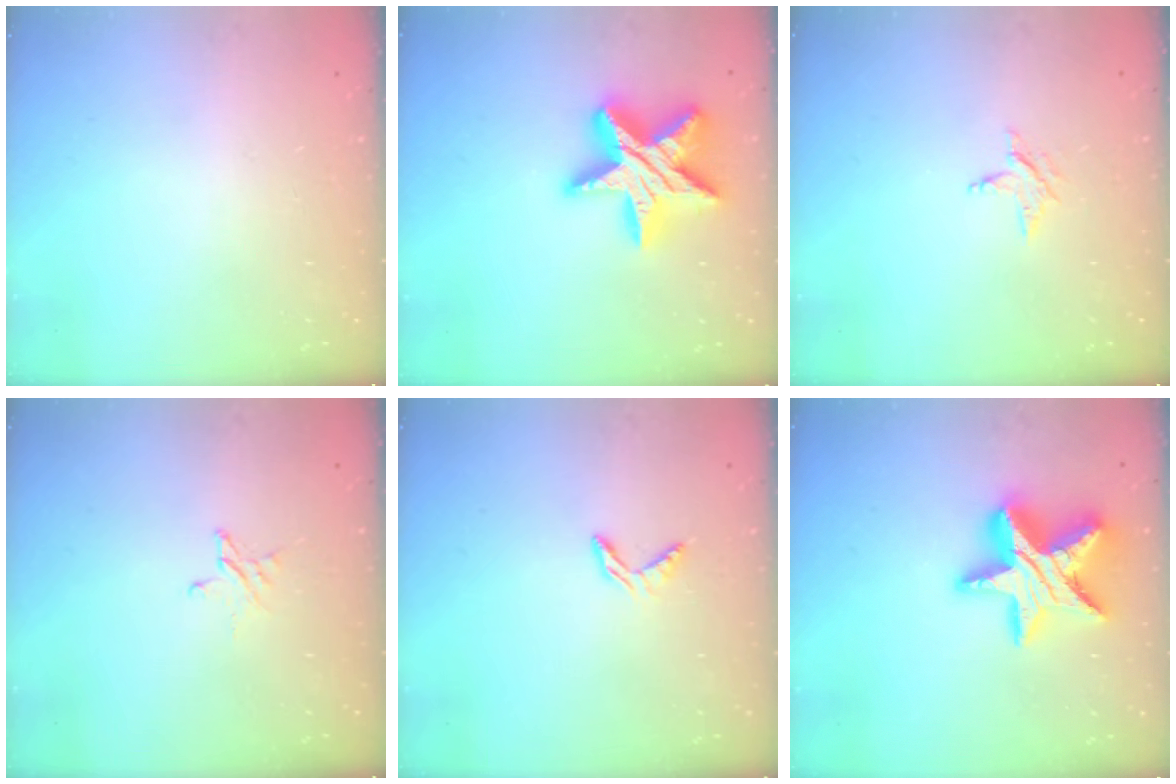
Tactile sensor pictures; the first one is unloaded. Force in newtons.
{"total": 21.0, "press": 21.0, "slide": 1.4}
{"total": 2.5, "press": 2.5, "slide": 0.3}
{"total": 2.7, "press": 2.7, "slide": 0.2}
{"total": 4.2, "press": 4.2, "slide": 0.3}
{"total": 19.0, "press": 18.9, "slide": 1.5}